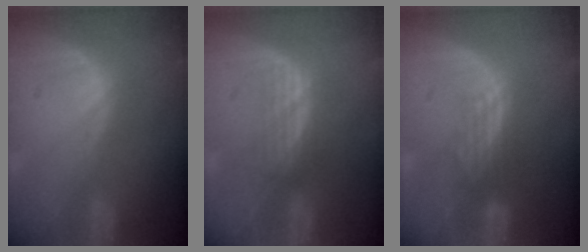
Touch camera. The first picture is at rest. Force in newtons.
{"total": 2.8, "press": 2.6, "slide": 1.0}
{"total": 2.8, "press": 2.7, "slide": 0.6}